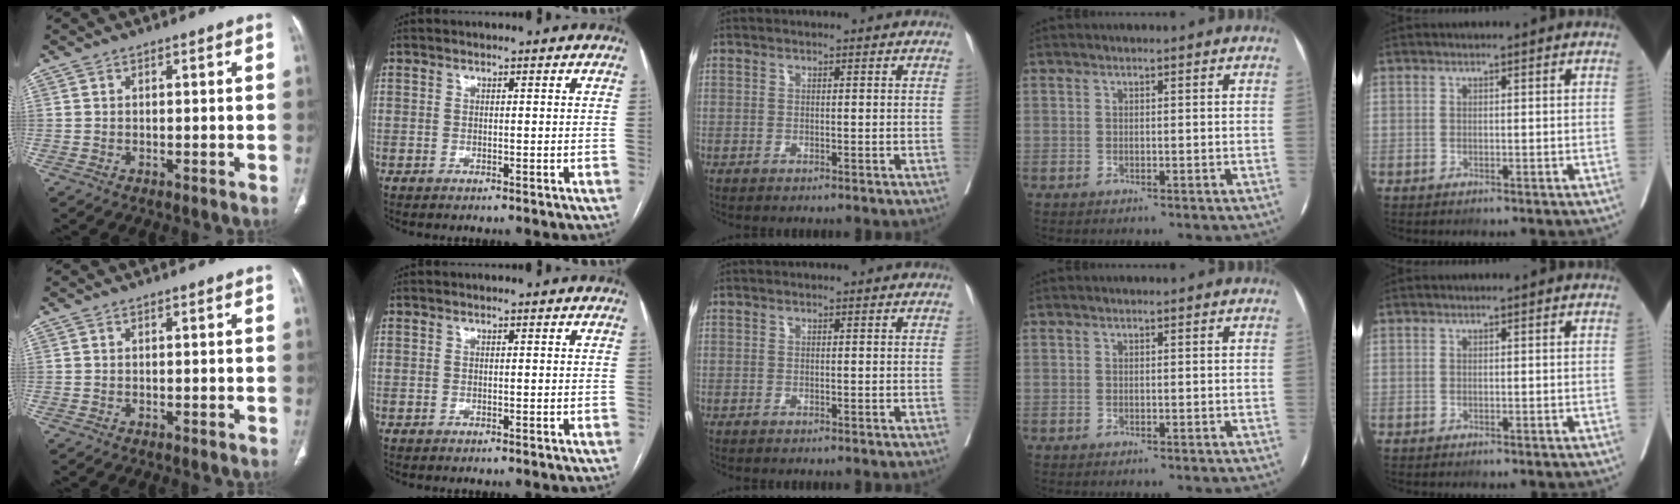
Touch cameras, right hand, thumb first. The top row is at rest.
{}